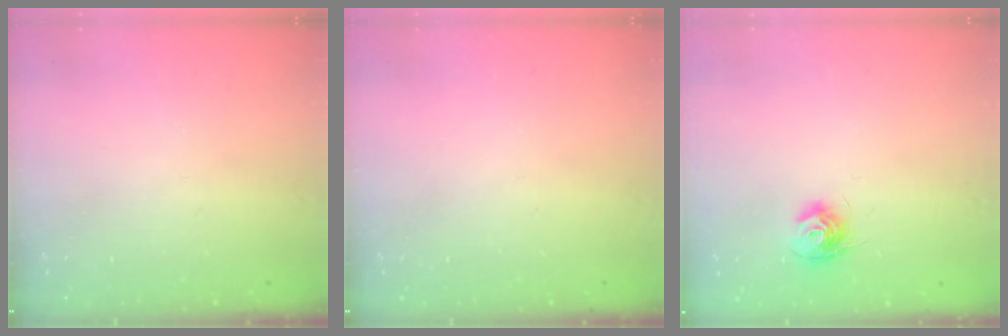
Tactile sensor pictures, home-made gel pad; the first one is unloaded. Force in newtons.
{"total": 0.0}
{"total": 9.6, "press": 9.6, "slide": 0.4}